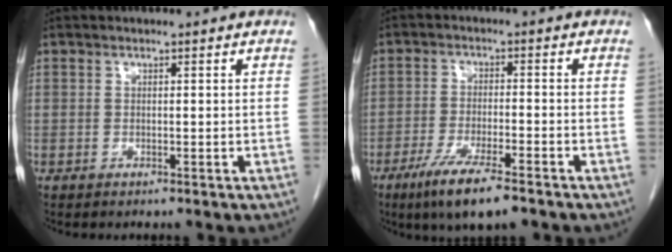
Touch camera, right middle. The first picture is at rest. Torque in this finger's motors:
{"motor_torque": [1.21, -0.93, 0.17, 0.12]}